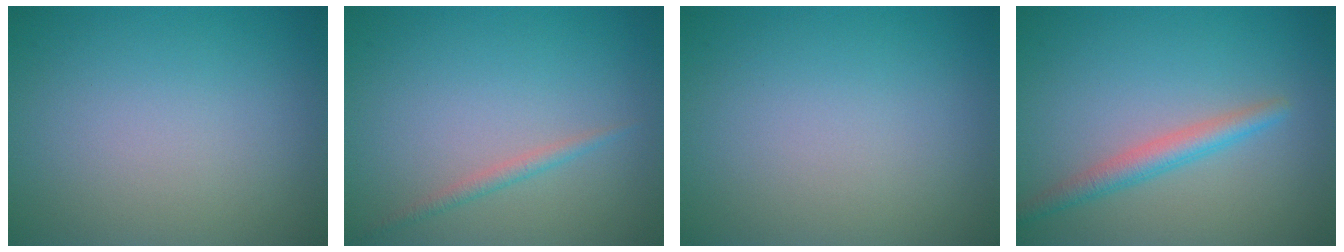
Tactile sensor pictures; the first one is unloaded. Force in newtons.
{"total": 1.1, "press": 1.1, "slide": 0.0}
{"total": 0.0}
{"total": 2.5, "press": 2.5, "slide": 0.1}